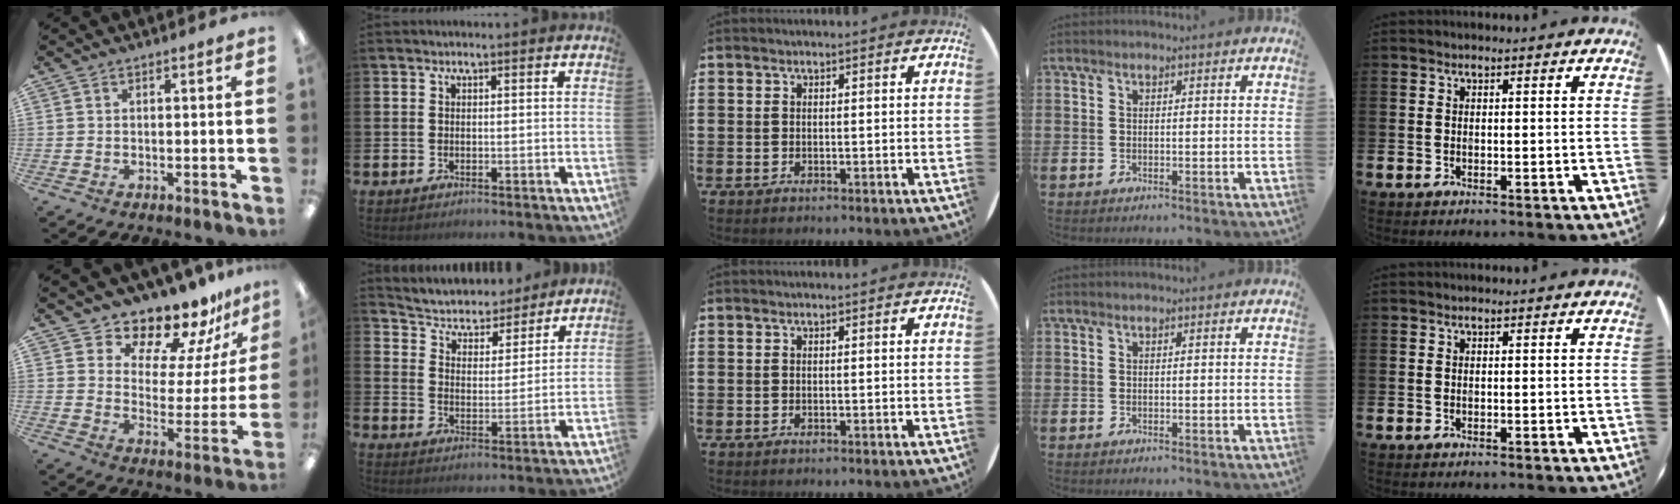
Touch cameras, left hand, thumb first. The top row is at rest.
{"thumb": {"total": 13.7, "force": [12.8, 3.9, 3.1], "torque": [-0.057, -0.119, 0.223]}, "index": {"total": 4.8, "force": [4.6, 1.6, 0.2], "torque": [-0.039, -0.039, 0.074]}}